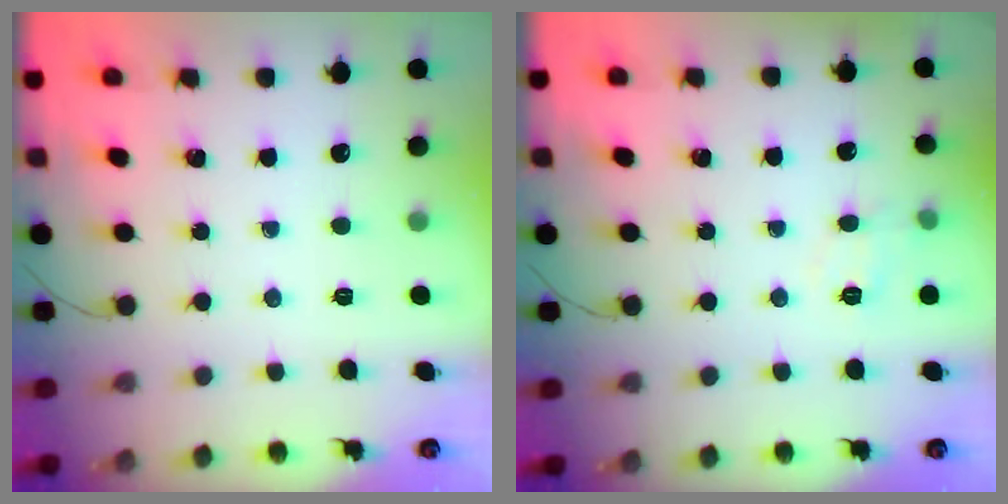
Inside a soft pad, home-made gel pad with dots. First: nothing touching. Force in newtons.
{"total": 8.2, "press": 8.1, "slide": 1.5}